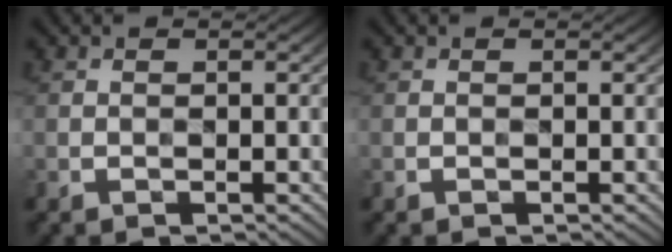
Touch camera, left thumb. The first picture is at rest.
{"total": 0.0}